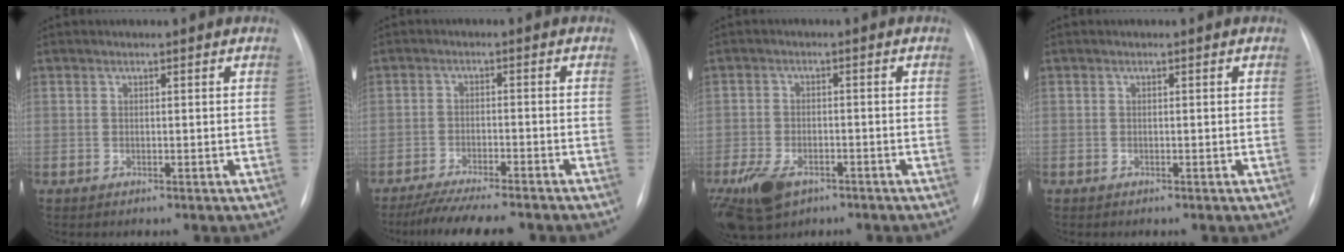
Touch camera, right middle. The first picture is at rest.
{"total": 10.6, "force": [-9.3, 1.0, 5.0], "torque": [-0.074, -0.017, -0.140]}
{"total": 9.7, "force": [-5.7, 5.6, 5.5], "torque": [-0.126, -0.009, -0.093]}
{"total": 0.0}